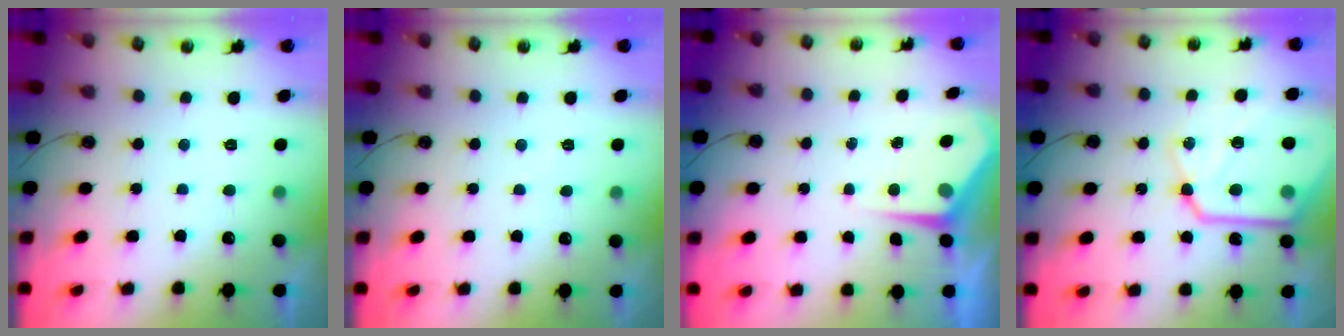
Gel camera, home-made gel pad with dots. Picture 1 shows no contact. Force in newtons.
{"total": 4.1, "press": 4.0, "slide": 0.8}
{"total": 4.8, "press": 4.8, "slide": 0.4}
{"total": 20.1, "press": 20.0, "slide": 2.4}